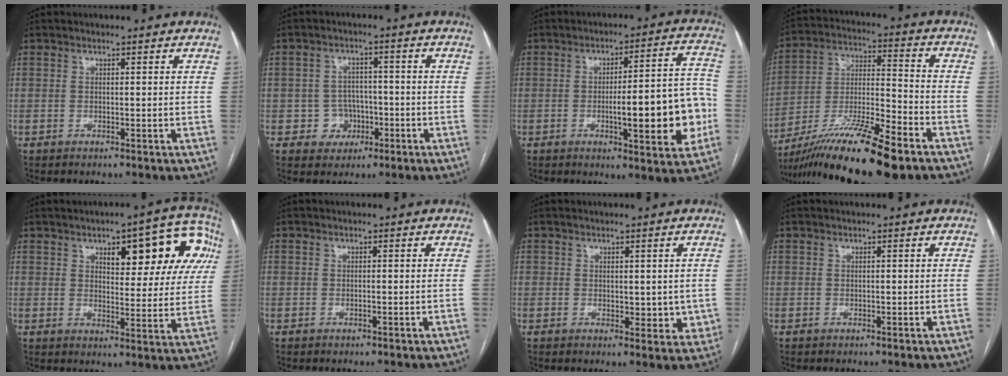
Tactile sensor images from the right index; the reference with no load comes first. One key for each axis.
{"total": 4.9, "fx": -1.5, "fy": 4.6, "fz": 0.5, "tx": 0.005, "ty": 0.015, "tz": -0.018}
{"total": 14.9, "fx": -3.3, "fy": 2.7, "fz": 14.3, "tx": -0.184, "ty": 0.019, "tz": -0.040}
{"total": 19.6, "fx": -13.6, "fy": 1.9, "fz": 14.0, "tx": -0.249, "ty": -0.027, "tz": -0.241}
{"total": 14.8, "fx": 6.2, "fy": 5.2, "fz": 12.4, "tx": -0.135, "ty": 0.026, "tz": 0.079}
{"total": 0.0}
{"total": 3.8, "fx": 0.5, "fy": 2.8, "fz": 2.5, "tx": -0.015, "ty": -0.005, "tz": 0.011}
{"total": 0.0}